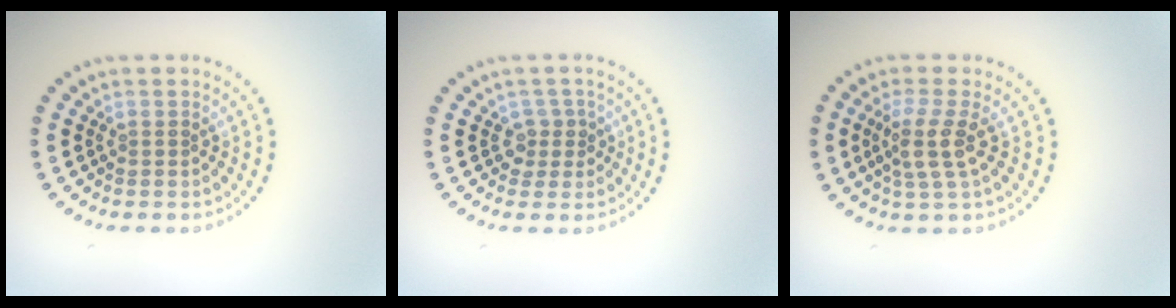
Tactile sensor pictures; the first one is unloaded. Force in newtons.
{"total": 1.7, "press": 1.4, "slide": 1.1}
{"total": 2.9, "press": 2.4, "slide": 1.7}